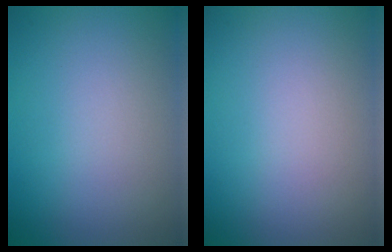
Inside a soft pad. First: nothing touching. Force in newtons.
{"total": 0.0}